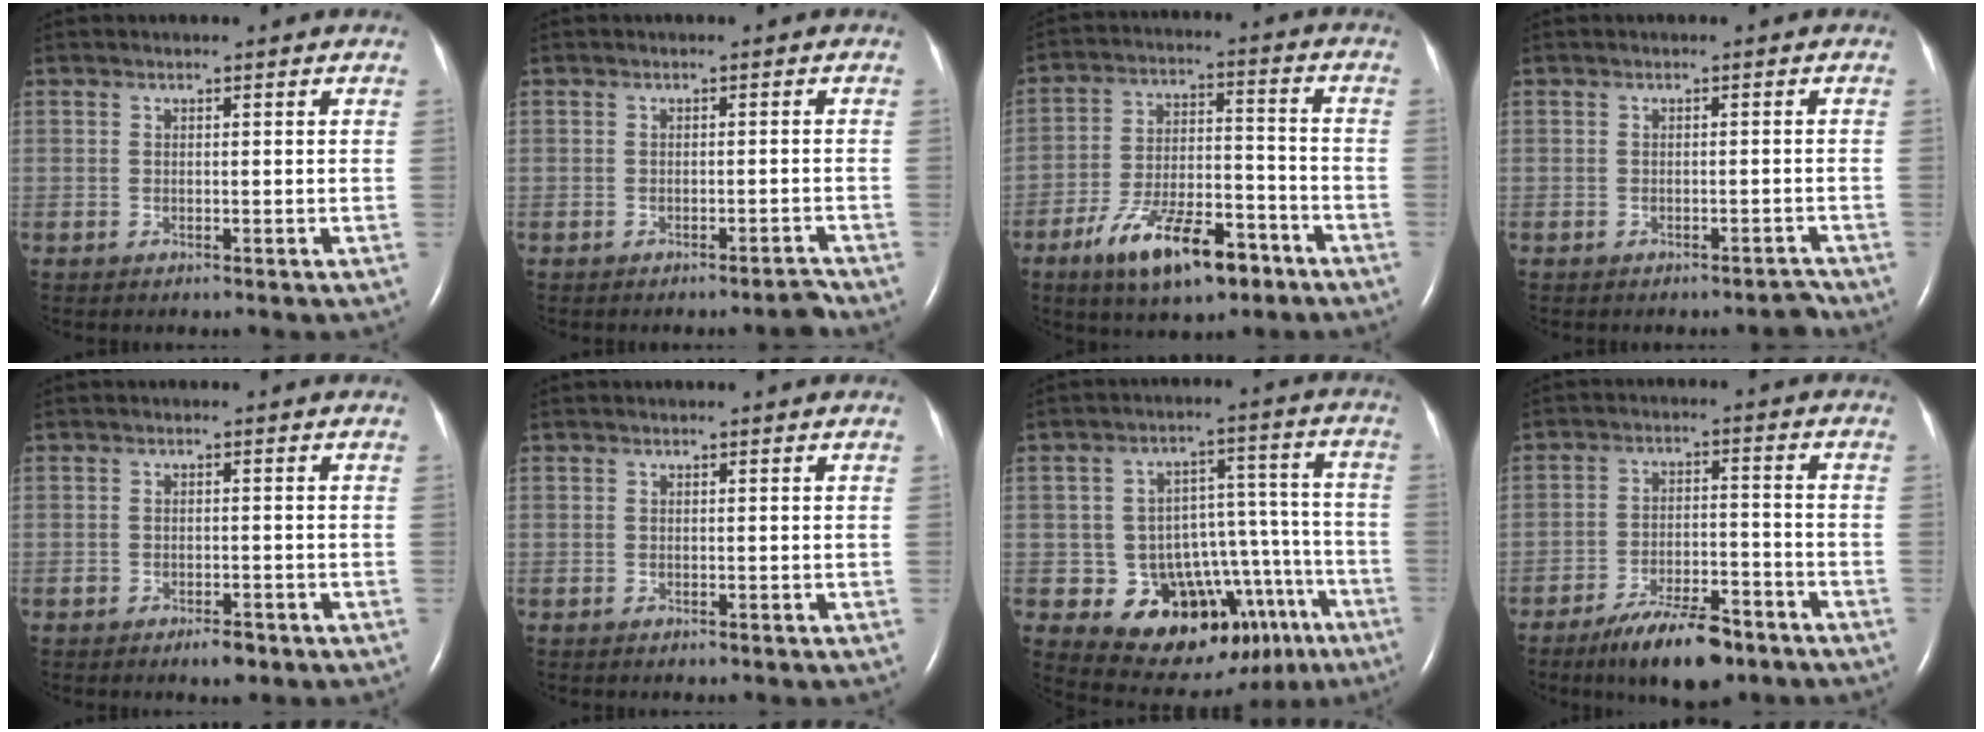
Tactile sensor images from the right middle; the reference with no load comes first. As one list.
[{"total": 1.5, "force": [-1.4, -0.1, 0.4], "torque": [-0.001, 0.000, -0.018]}, {"total": 13.6, "force": [-8.3, 4.9, 9.6], "torque": [-0.166, 0.004, -0.136]}, {"total": 1.2, "force": [-1.2, 0.2, 0.1], "torque": [0.003, 0.002, -0.013]}, {"total": 2.4, "force": [-1.7, 1.0, 1.4], "torque": [-0.022, 0.000, -0.022]}, {"total": 0.0}, {"total": 14.7, "force": [-7.5, 10.2, 7.5], "torque": [-0.072, 0.061, -0.093]}, {"total": 10.4, "force": [-7.5, 3.0, 6.5], "torque": [-0.111, -0.006, -0.123]}]